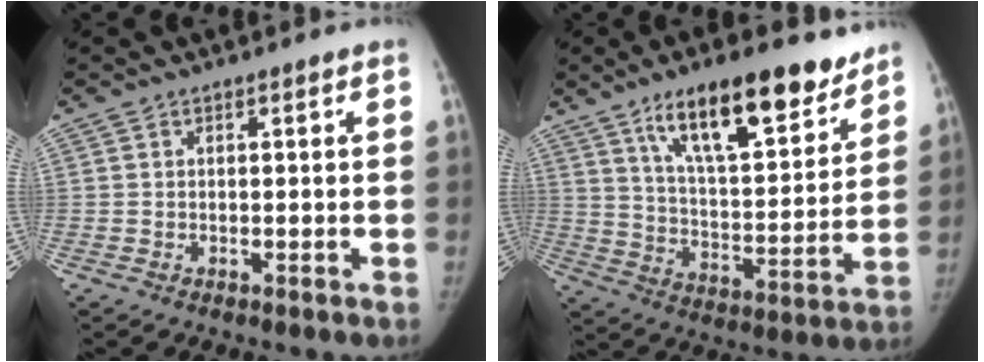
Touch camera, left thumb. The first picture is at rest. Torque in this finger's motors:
{"motor_torque": [1.33, 0.56, 1.70, -1.08, 0.36]}